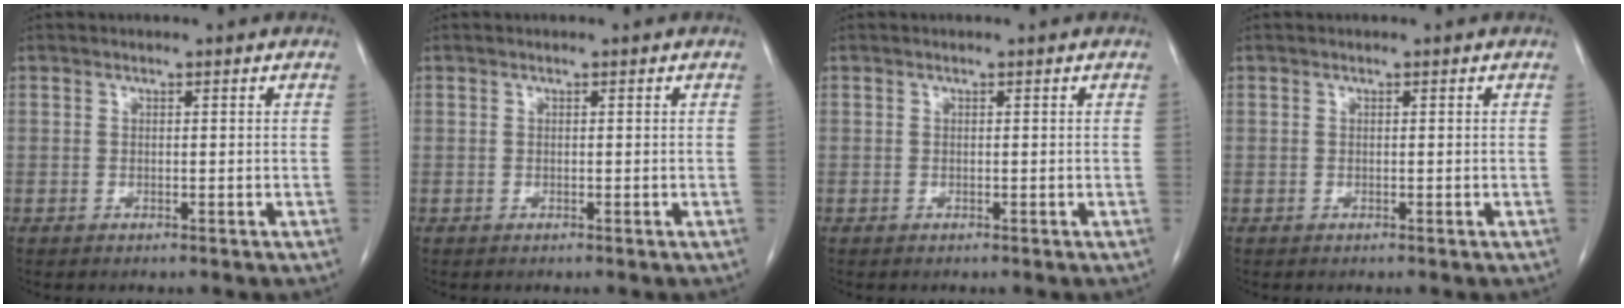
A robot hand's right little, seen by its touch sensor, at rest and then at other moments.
{"total": 0.0}
{"total": 0.0}
{"total": 0.0}